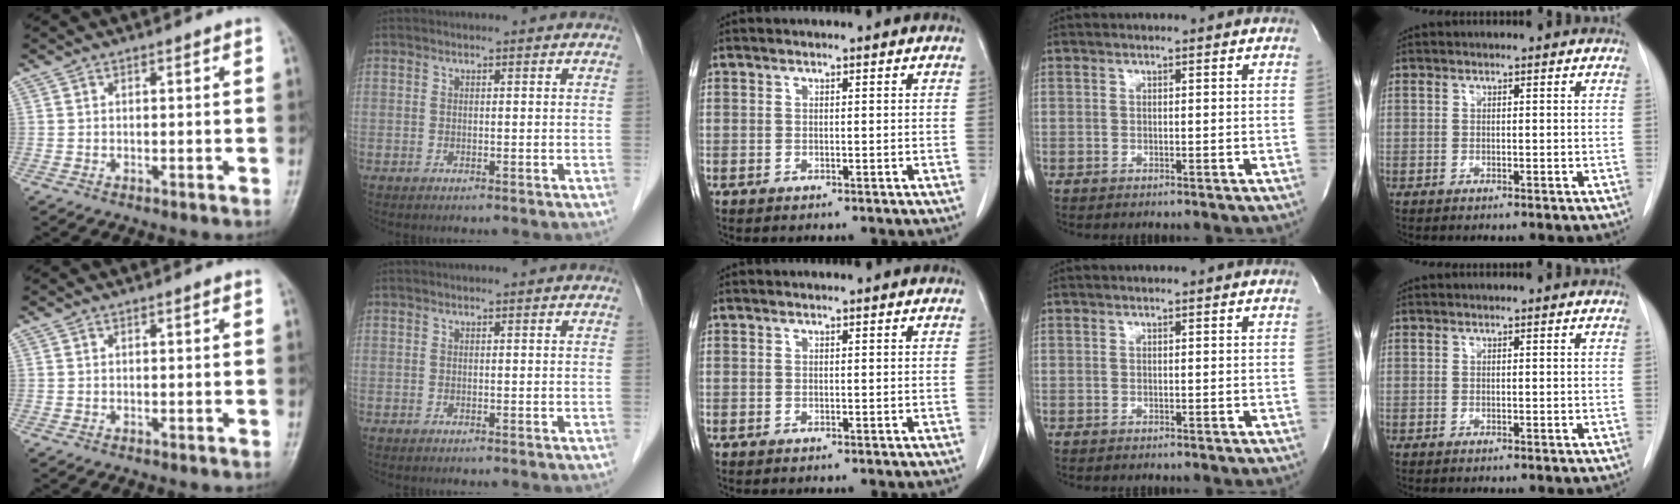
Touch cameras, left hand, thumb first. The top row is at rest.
{}